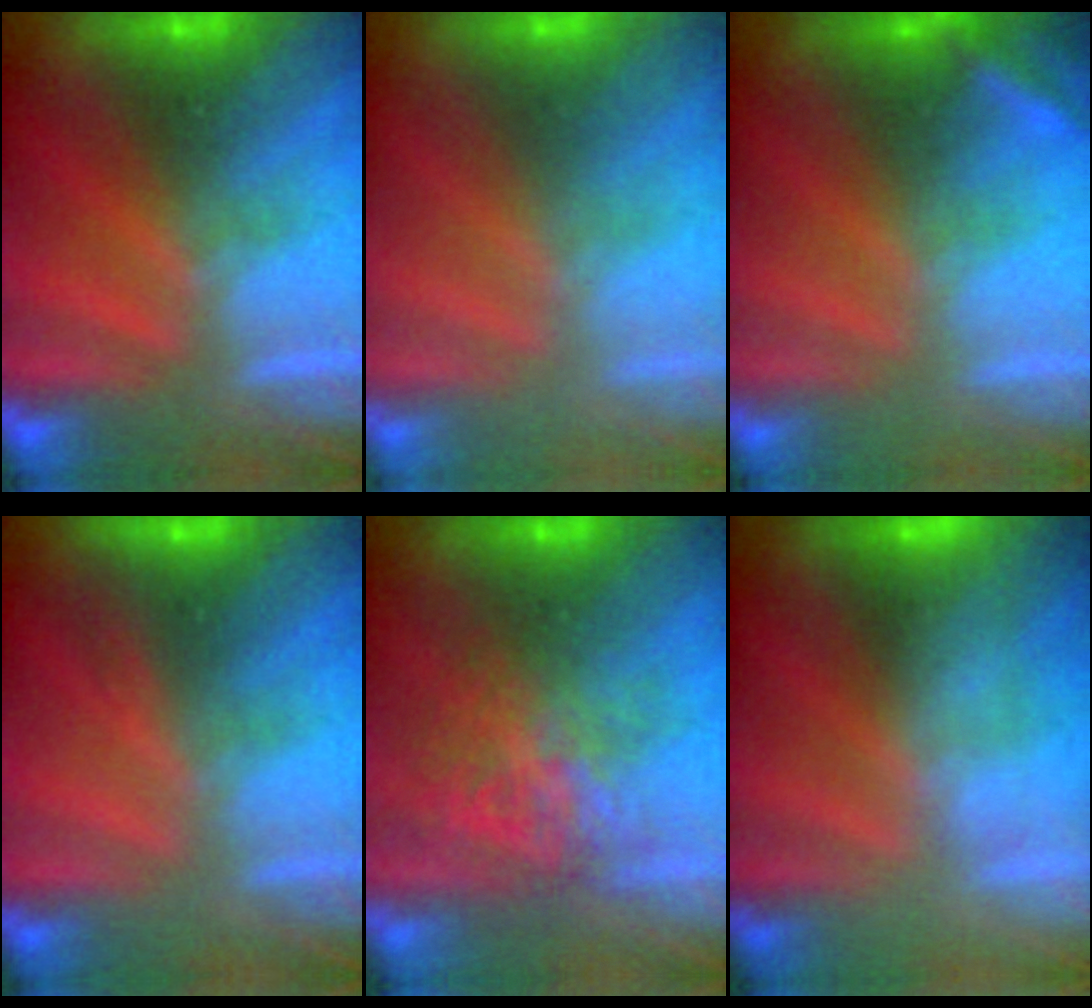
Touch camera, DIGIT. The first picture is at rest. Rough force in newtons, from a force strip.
{"total": 2.8}
{"total": 2.6}
{"total": 2.9}
{"total": 5.8}
{"total": 2.4}